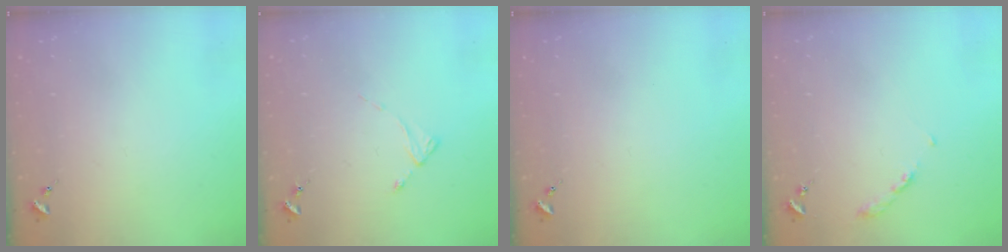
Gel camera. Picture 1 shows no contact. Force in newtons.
{"total": 2.4, "press": 2.4, "slide": 0.3}
{"total": 0.0}
{"total": 3.5, "press": 3.5, "slide": 0.4}